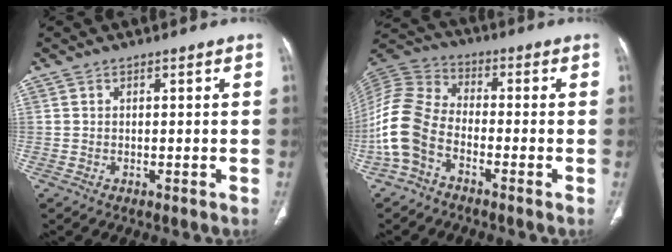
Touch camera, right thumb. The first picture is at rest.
{"total": 11.6, "force": [-4.6, 7.1, 7.9], "torque": [-0.179, 0.042, -0.104]}